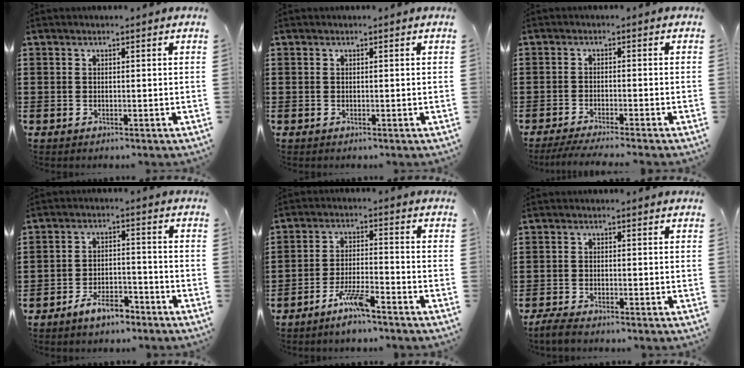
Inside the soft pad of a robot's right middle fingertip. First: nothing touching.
{"total": 0.0}
{"total": 2.9, "force": [-2.7, -0.1, 1.2], "torque": [-0.018, -0.001, -0.053]}
{"total": 5.6, "force": [-4.8, 1.8, 2.3], "torque": [-0.048, 0.010, -0.094]}
{"total": 5.7, "force": [-4.3, 0.7, 3.7], "torque": [-0.082, -0.004, -0.082]}
{"total": 2.4, "force": [-2.2, 0.4, 0.8], "torque": [-0.022, 0.003, -0.048]}